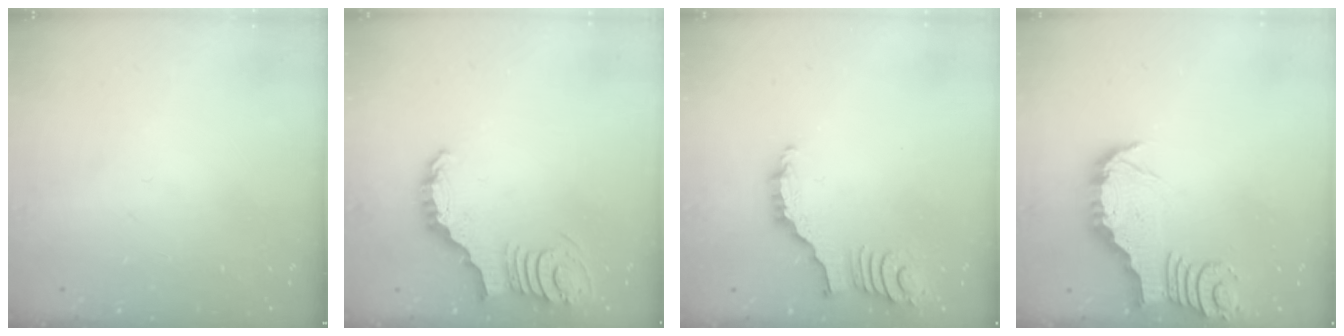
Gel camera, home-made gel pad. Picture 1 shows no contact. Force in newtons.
{"total": 3.9, "press": 3.9, "slide": 0.6}
{"total": 3.2, "press": 3.2, "slide": 0.5}
{"total": 3.4, "press": 3.4, "slide": 0.2}